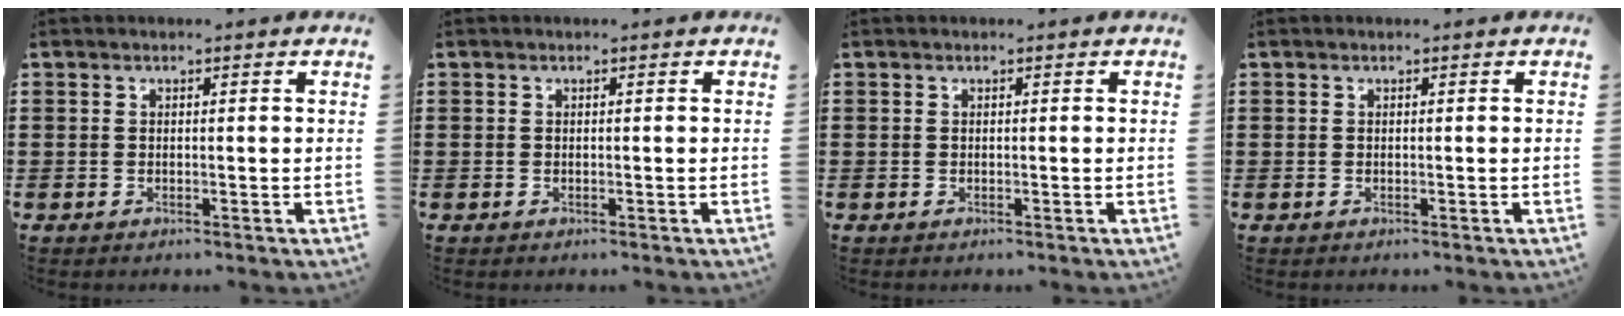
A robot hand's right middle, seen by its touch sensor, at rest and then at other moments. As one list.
[{"total": 0.0}, {"total": 0.0}, {"total": 0.0}]